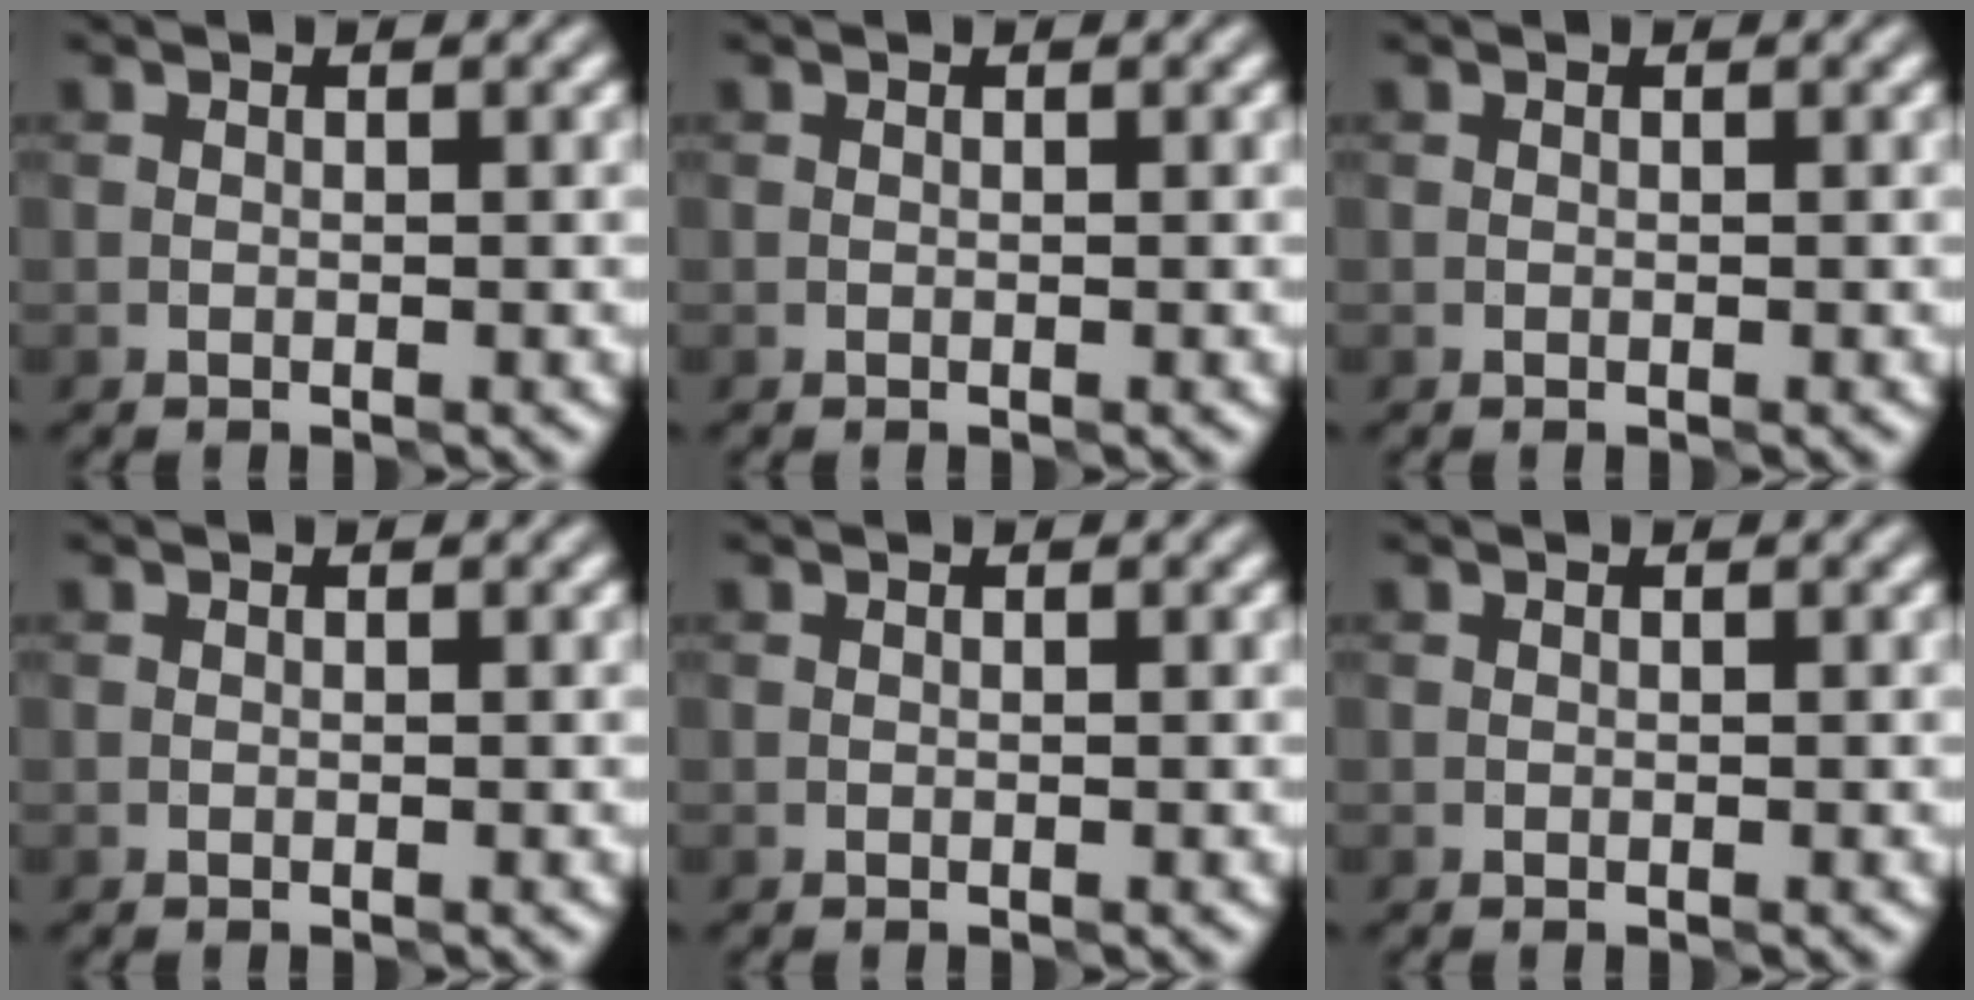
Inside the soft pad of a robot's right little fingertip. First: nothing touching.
{"total": 0.0}
{"total": 0.0}
{"total": 0.0}
{"total": 0.0}
{"total": 0.0}